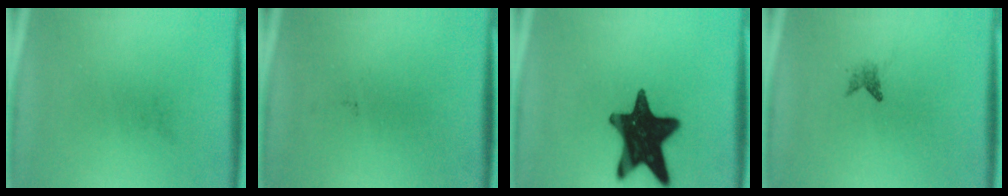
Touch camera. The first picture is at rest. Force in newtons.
{"total": 0.0}
{"total": 18.3}
{"total": 1.2}